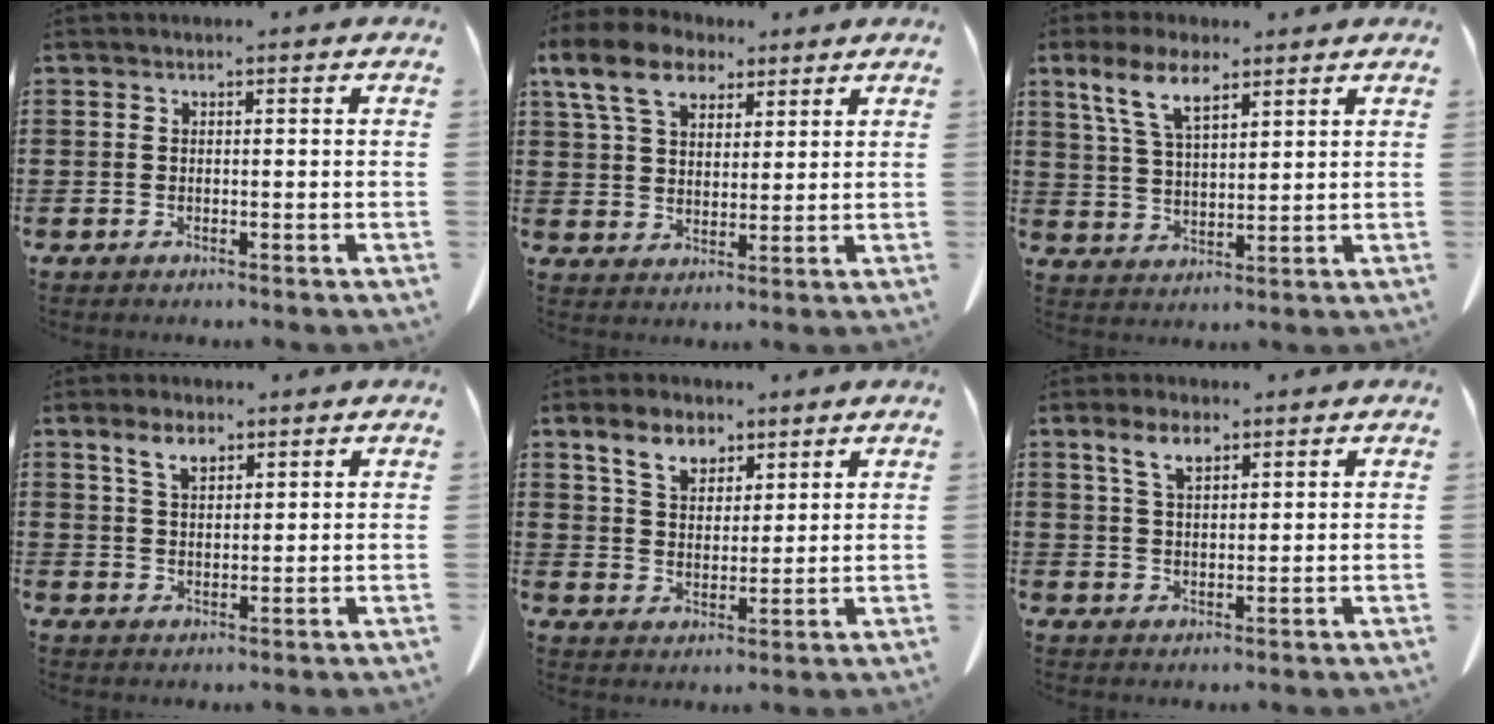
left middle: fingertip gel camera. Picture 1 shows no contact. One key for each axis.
{"total": 9.3, "fx": 6.0, "fy": 5.1, "fz": 4.9, "tx": -0.128, "ty": 0.001, "tz": 0.111}
{"total": 7.8, "fx": 5.0, "fy": 3.1, "fz": 5.1, "tx": -0.114, "ty": 0.004, "tz": 0.091}
{"total": 4.5, "fx": 2.8, "fy": 2.0, "fz": 2.8, "tx": -0.063, "ty": 0.007, "tz": 0.051}
{"total": 6.4, "fx": 4.5, "fy": 3.7, "fz": 2.7, "tx": -0.064, "ty": 0.004, "tz": 0.083}
{"total": 4.9, "fx": 2.9, "fy": 2.0, "fz": 3.4, "tx": -0.074, "ty": 0.008, "tz": 0.053}